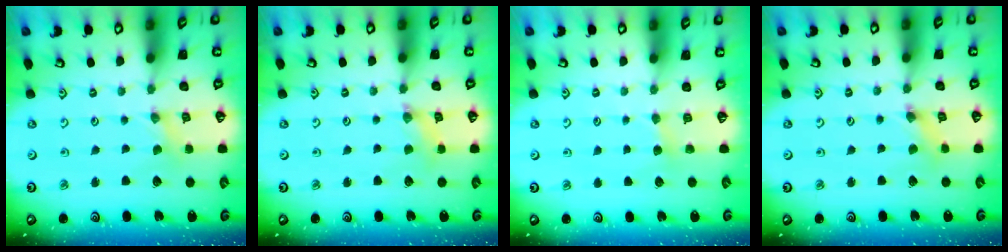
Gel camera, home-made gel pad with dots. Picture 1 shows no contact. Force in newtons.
{"total": 2.8, "press": 2.8, "slide": 0.3}
{"total": 2.9, "press": 2.9, "slide": 0.4}
{"total": 1.9, "press": 1.9, "slide": 0.2}